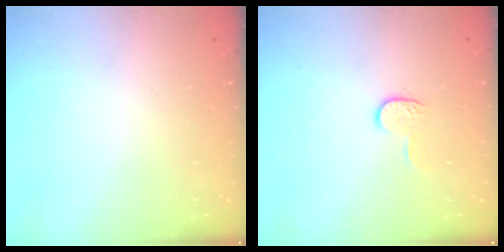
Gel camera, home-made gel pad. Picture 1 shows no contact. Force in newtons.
{"total": 4.2, "press": 4.2, "slide": 0.3}